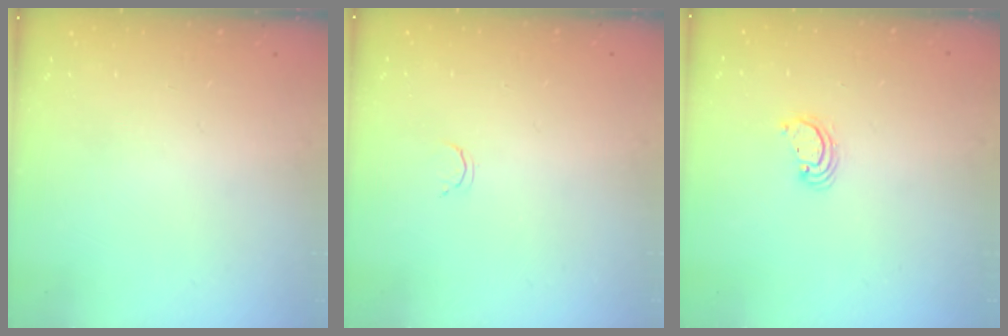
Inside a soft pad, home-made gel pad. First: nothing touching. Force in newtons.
{"total": 2.1, "press": 2.1, "slide": 0.4}
{"total": 2.8, "press": 2.8, "slide": 0.2}